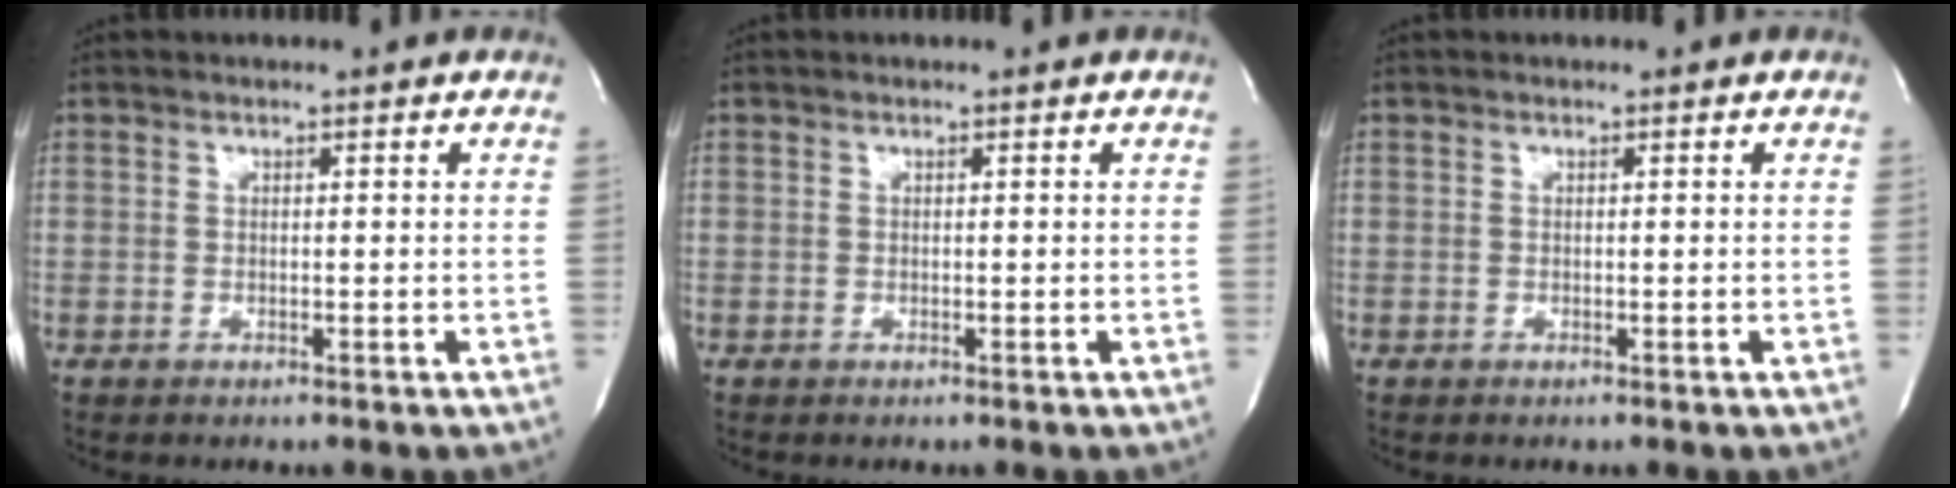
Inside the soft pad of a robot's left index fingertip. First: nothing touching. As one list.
[{"total": 0.0}, {"total": 0.0}]